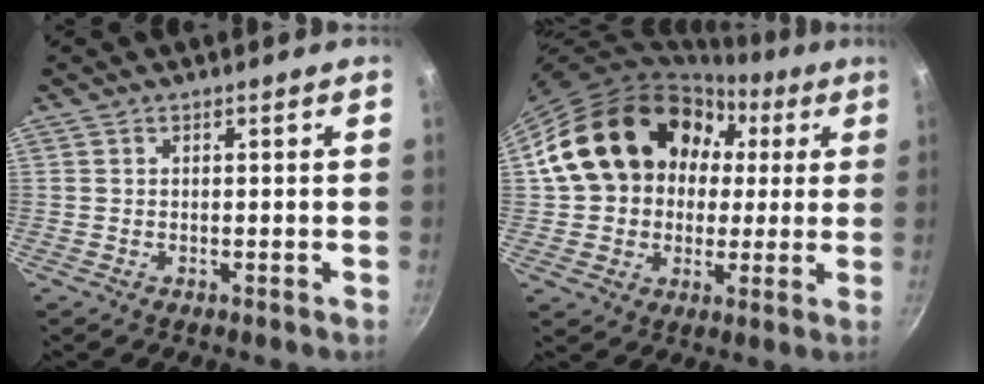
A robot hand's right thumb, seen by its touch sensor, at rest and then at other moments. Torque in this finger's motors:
{"motor_torque": [0.89, 4.12, 1.45, 0.05, 0.22]}